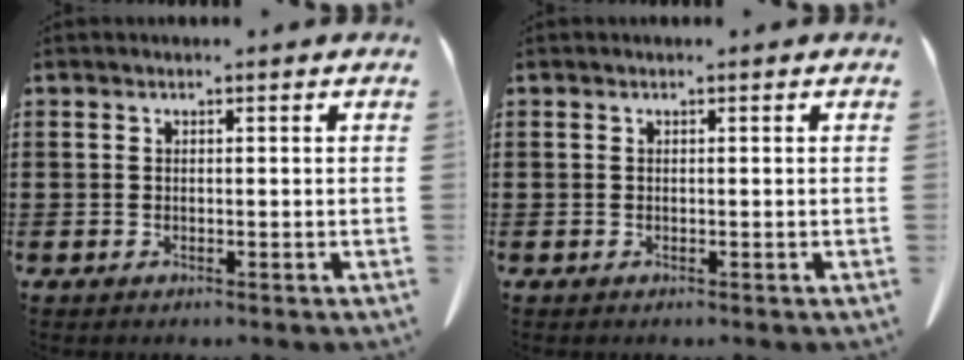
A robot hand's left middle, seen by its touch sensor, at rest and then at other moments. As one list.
[{"total": 0.0}]